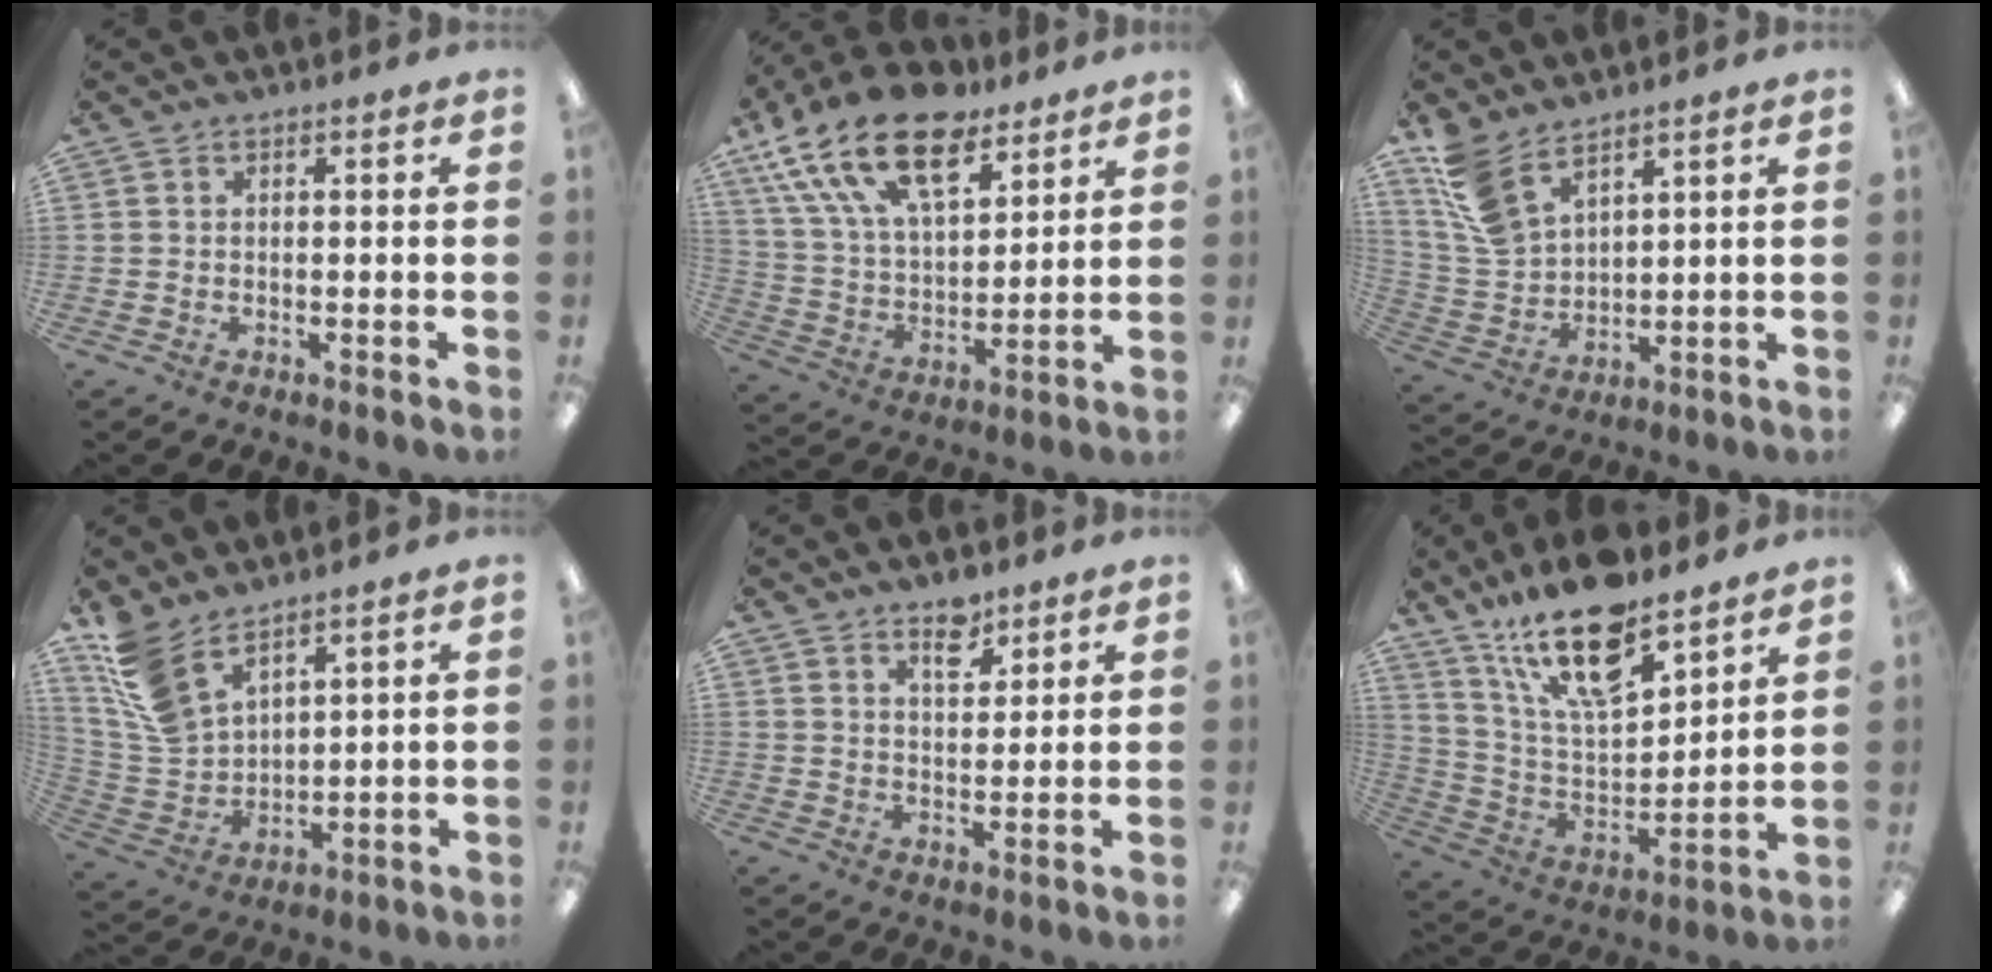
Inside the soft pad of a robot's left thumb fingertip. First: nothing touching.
{"total": 21.5, "force": [13.5, 10.5, 13.0], "torque": [-0.251, -0.067, 0.241]}
{"total": 11.0, "force": [8.3, 4.9, 5.3], "torque": [-0.128, -0.025, 0.165]}
{"total": 12.3, "force": [9.1, 5.8, 5.9], "torque": [-0.151, -0.032, 0.180]}
{"total": 6.2, "force": [4.6, 3.1, 2.9], "torque": [-0.028, -0.026, 0.078]}
{"total": 19.9, "force": [14.3, 7.3, 11.8], "torque": [-0.212, -0.080, 0.247]}